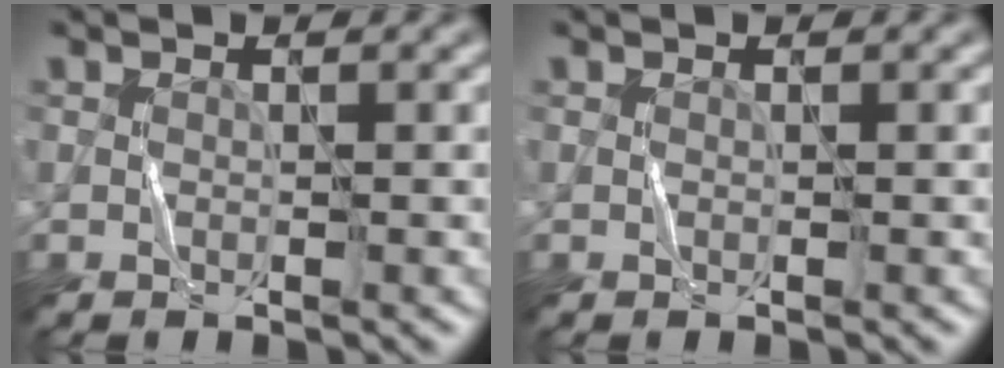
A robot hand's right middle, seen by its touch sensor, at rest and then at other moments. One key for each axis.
{"total": 0.0}